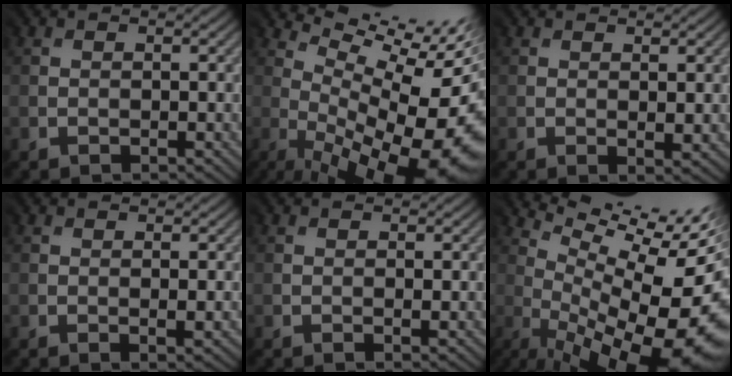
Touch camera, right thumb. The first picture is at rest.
{"total": 14.9, "force": [2.3, 5.4, 13.7], "torque": [-0.152, 0.012, 0.080]}
{"total": 1.7, "force": [0.6, 0.5, 1.5], "torque": [-0.031, -0.003, 0.013]}
{"total": 1.1, "force": [0.1, 0.1, 1.1], "torque": [-0.027, -0.002, 0.004]}
{"total": 0.7, "force": [0.2, 0.2, 0.6], "torque": [-0.016, -0.001, 0.004]}
{"total": 16.4, "force": [1.8, 5.7, 15.3], "torque": [-0.169, 0.015, 0.070]}